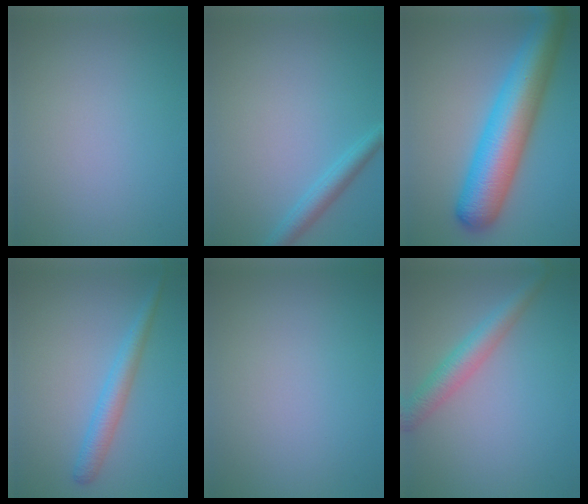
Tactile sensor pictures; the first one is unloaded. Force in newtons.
{"total": 2.4, "press": 2.4, "slide": 0.1}
{"total": 10.4, "press": 10.4, "slide": 0.2}
{"total": 2.8, "press": 2.8, "slide": 0.1}
{"total": 0.0}
{"total": 3.4, "press": 3.4, "slide": 0.1}